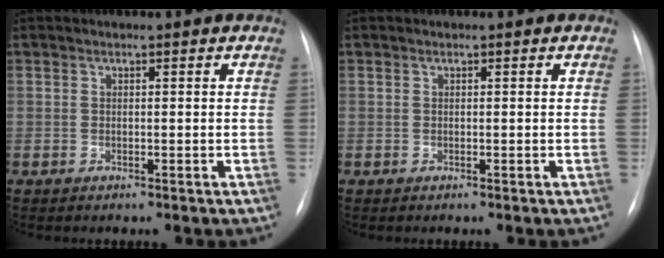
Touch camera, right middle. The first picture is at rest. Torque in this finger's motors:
{"motor_torque": [-0.04, -0.04, -0.01, 0.00]}